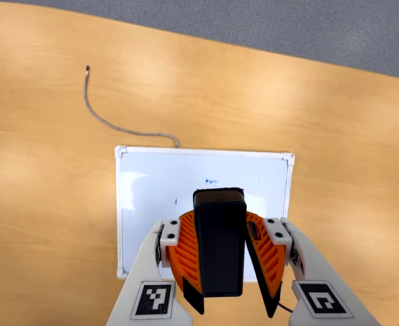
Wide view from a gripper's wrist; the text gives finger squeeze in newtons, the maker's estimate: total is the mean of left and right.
{"total": 8.8, "left": 9.2, "right": 8.5}